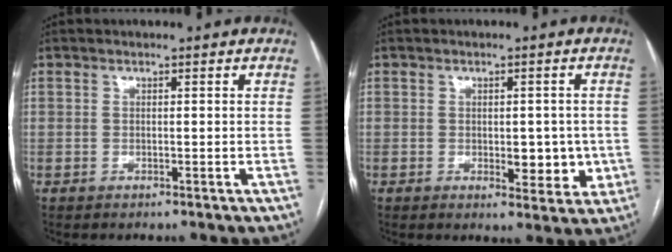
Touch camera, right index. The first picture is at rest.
{"total": 5.8, "force": [-0.9, 2.8, 5.0], "torque": [-0.056, -0.002, -0.003]}